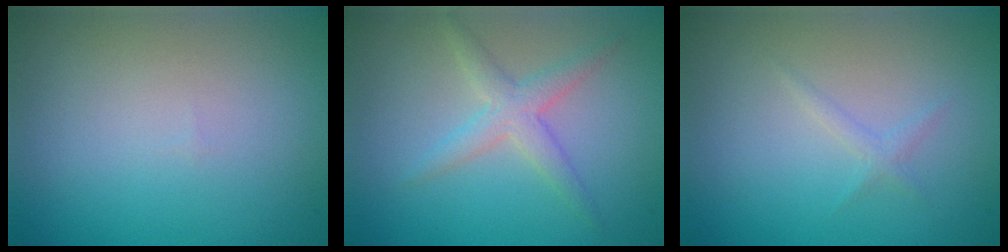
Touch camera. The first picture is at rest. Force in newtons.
{"total": 2.6, "press": 2.6, "slide": 0.2}
{"total": 0.9, "press": 0.9, "slide": 0.0}